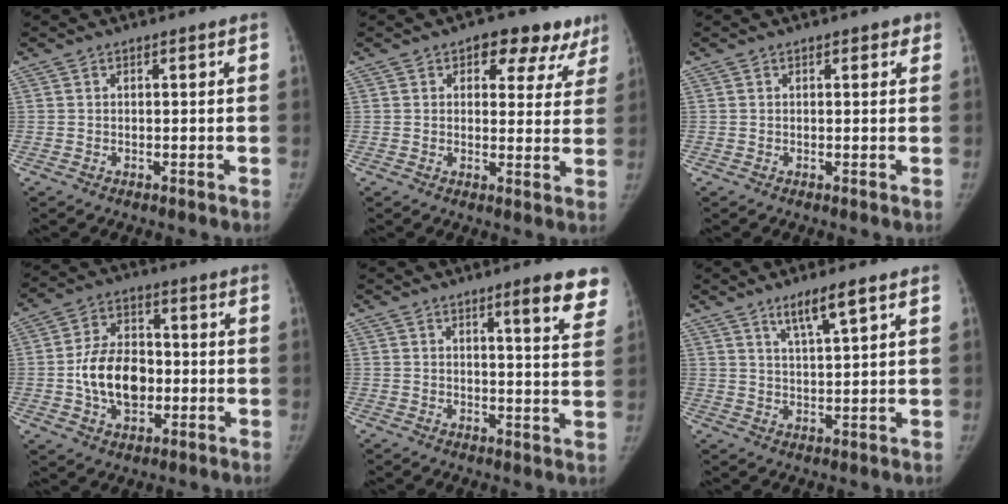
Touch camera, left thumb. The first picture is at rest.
{"total": 10.2, "force": [6.1, 6.2, 5.4], "torque": [-0.003, -0.018, 0.066]}
{"total": 1.5, "force": [0.9, 0.8, 0.9], "torque": [0.002, -0.001, 0.007]}
{"total": 12.5, "force": [-1.7, 8.7, 8.8], "torque": [-0.125, 0.019, -0.029]}
{"total": 8.7, "force": [5.8, 1.4, 6.3], "torque": [-0.055, -0.031, 0.067]}
{"total": 5.7, "force": [3.6, 0.5, 4.4], "torque": [-0.079, -0.023, 0.070]}